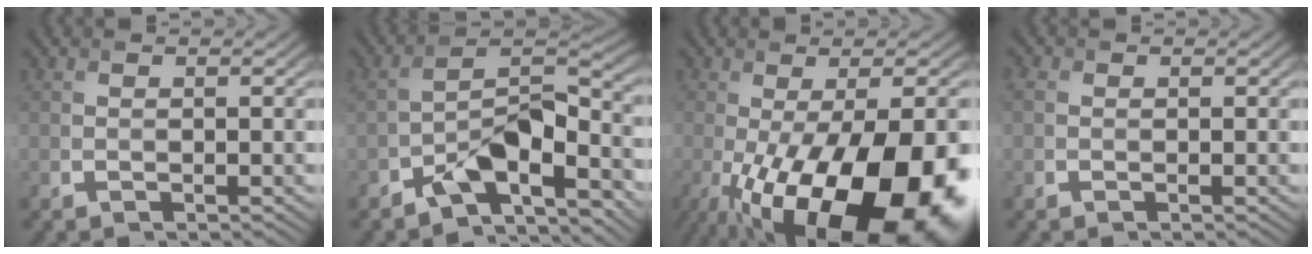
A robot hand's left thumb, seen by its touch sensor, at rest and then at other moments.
{"total": 8.3, "force": [-5.4, 3.0, 5.6], "torque": [-0.092, 0.016, -0.103]}
{"total": 18.4, "force": [-7.3, 6.9, 15.4], "torque": [-0.257, -0.038, -0.094]}
{"total": 1.6, "force": [0.2, 1.3, 0.9], "torque": [-0.029, 0.000, 0.005]}